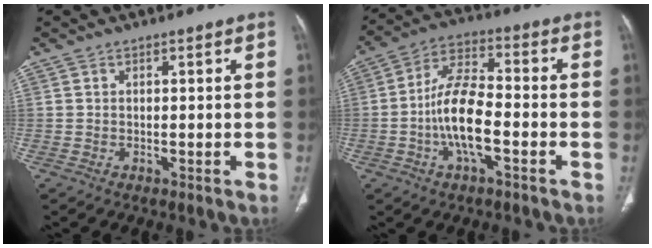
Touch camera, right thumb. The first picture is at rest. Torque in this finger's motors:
{"motor_torque": [2.82, 2.19, 1.02, -0.82, 0.37]}